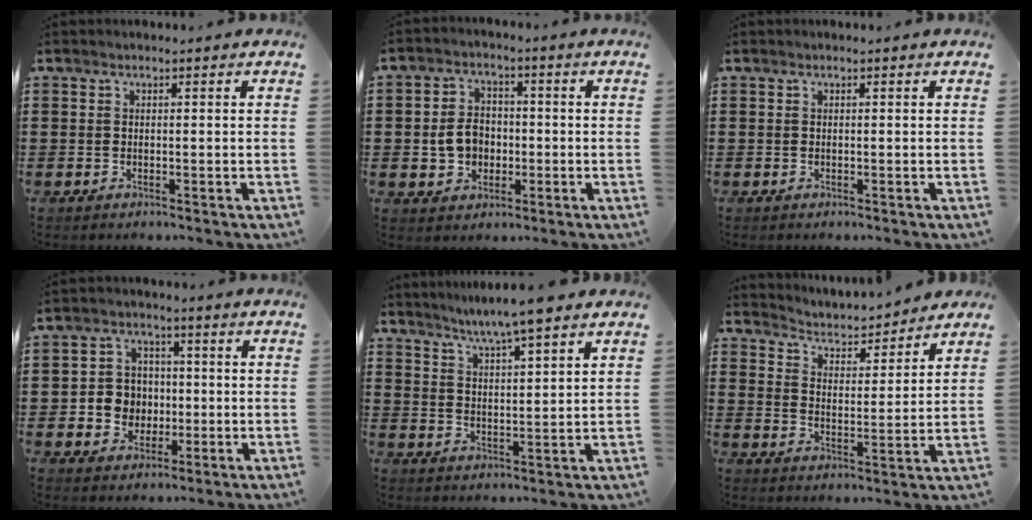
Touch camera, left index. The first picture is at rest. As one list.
[{"total": 5.4, "force": [-0.7, 4.4, 3.1], "torque": [-0.075, 0.008, -0.017]}, {"total": 0.0}, {"total": 5.6, "force": [-0.5, 5.3, 1.7], "torque": [-0.051, 0.017, -0.009]}, {"total": 5.3, "force": [4.6, -1.0, 2.4], "torque": [-0.062, -0.023, 0.076]}, {"total": 3.1, "force": [3.0, 0.6, 0.1], "torque": [-0.025, -0.028, 0.043]}]